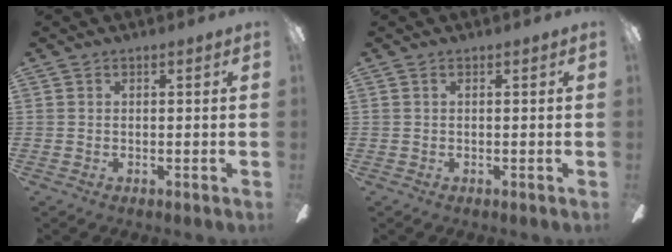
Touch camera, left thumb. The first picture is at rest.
{"total": 0.0}